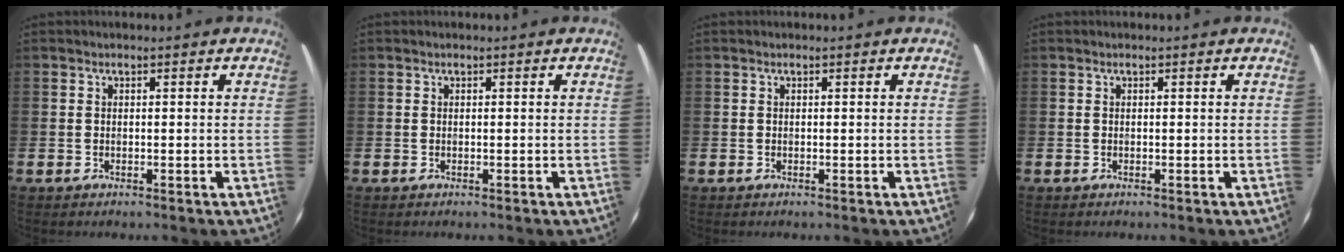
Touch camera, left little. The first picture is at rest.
{"total": 0.0}
{"total": 0.0}
{"total": 0.0}